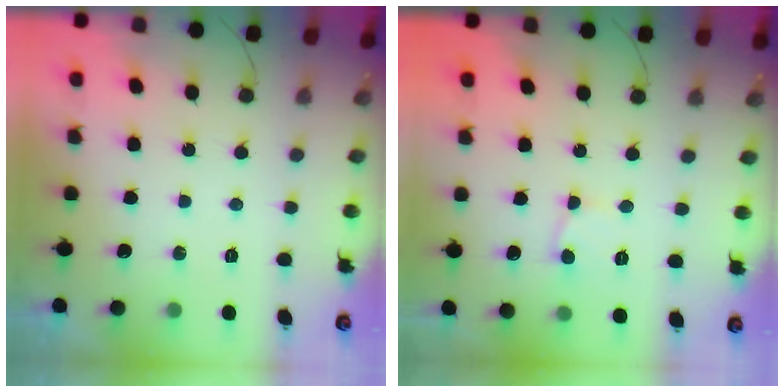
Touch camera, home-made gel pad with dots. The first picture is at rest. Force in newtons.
{"total": 2.4, "press": 2.4, "slide": 0.1}